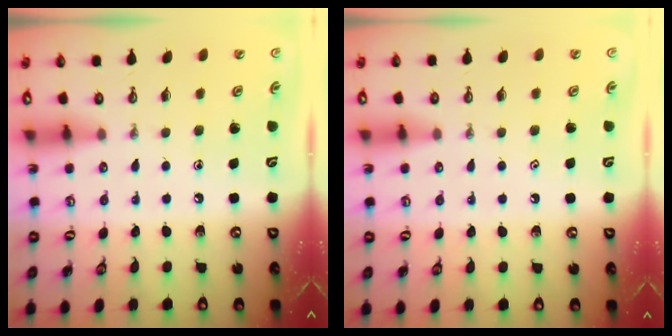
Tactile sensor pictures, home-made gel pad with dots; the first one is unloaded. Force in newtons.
{"total": 0.9, "press": 0.6, "slide": 0.7}